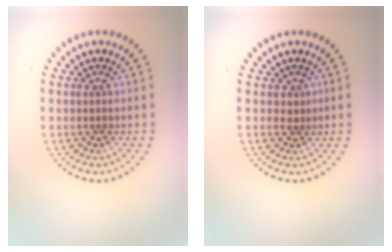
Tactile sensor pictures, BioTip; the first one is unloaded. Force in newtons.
{"total": 0.7, "press": 0.3, "slide": 0.6}